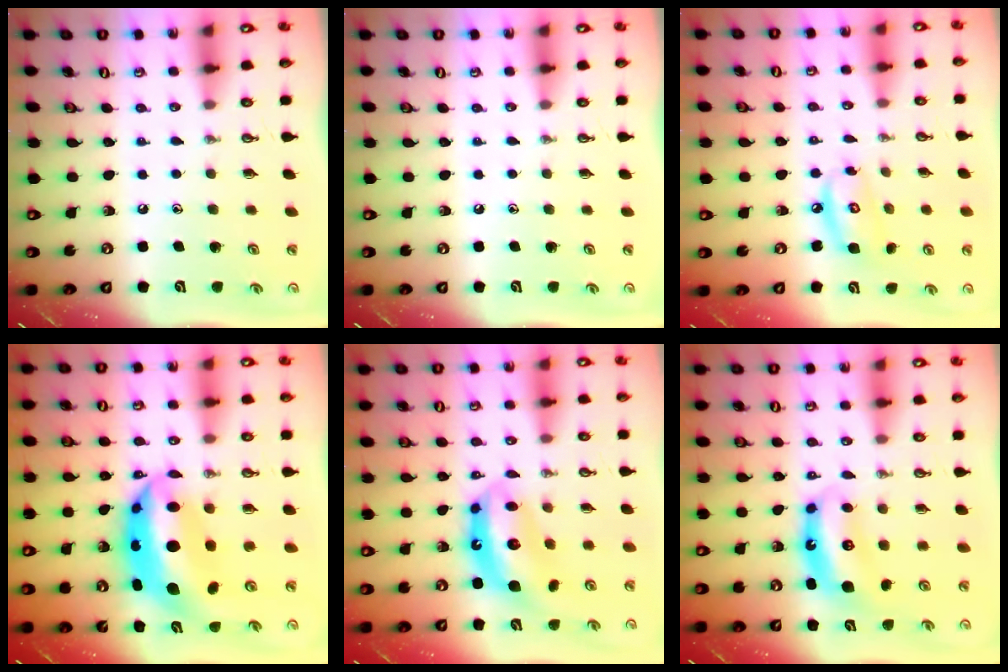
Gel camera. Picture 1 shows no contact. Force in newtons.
{"total": 0.0}
{"total": 7.8, "press": 7.8, "slide": 0.6}
{"total": 12.5, "press": 12.4, "slide": 1.2}
{"total": 12.6, "press": 12.6, "slide": 0.9}
{"total": 7.1, "press": 7.1, "slide": 0.2}